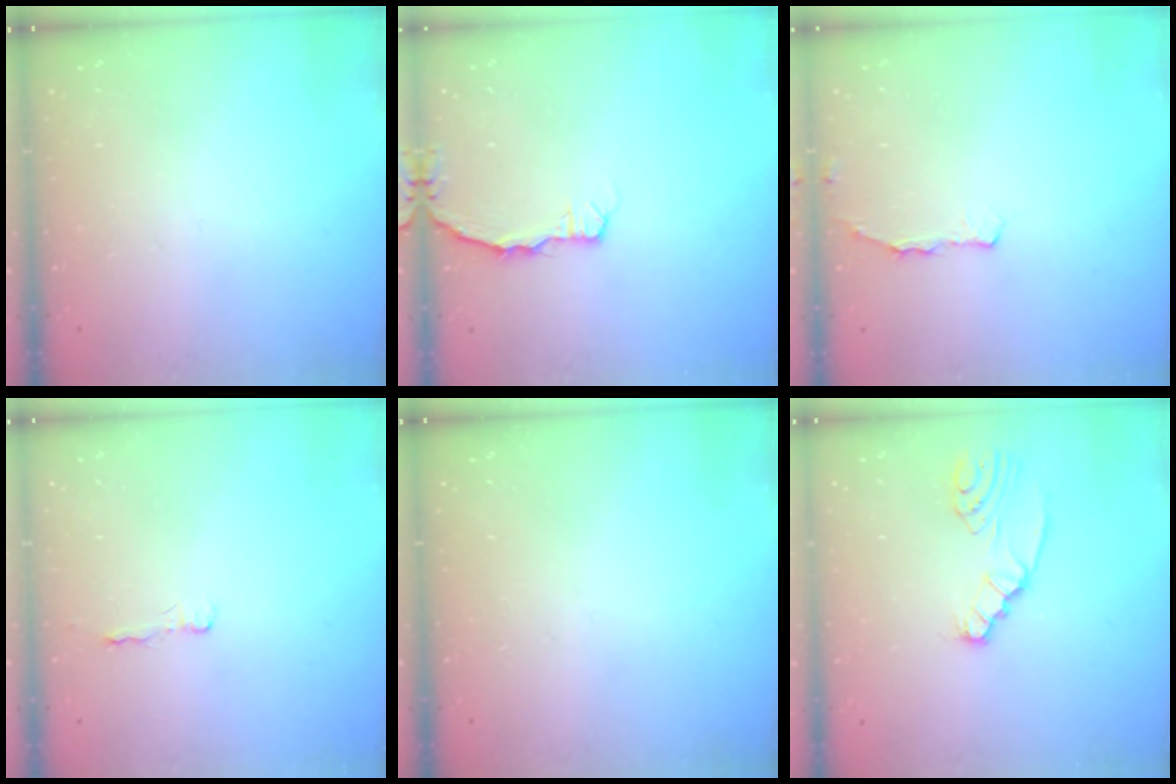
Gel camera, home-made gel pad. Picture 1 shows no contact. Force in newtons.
{"total": 3.0, "press": 3.0, "slide": 0.3}
{"total": 3.2, "press": 2.9, "slide": 1.4}
{"total": 2.2, "press": 2.2, "slide": 0.4}
{"total": 0.0}
{"total": 2.3, "press": 2.2, "slide": 0.3}